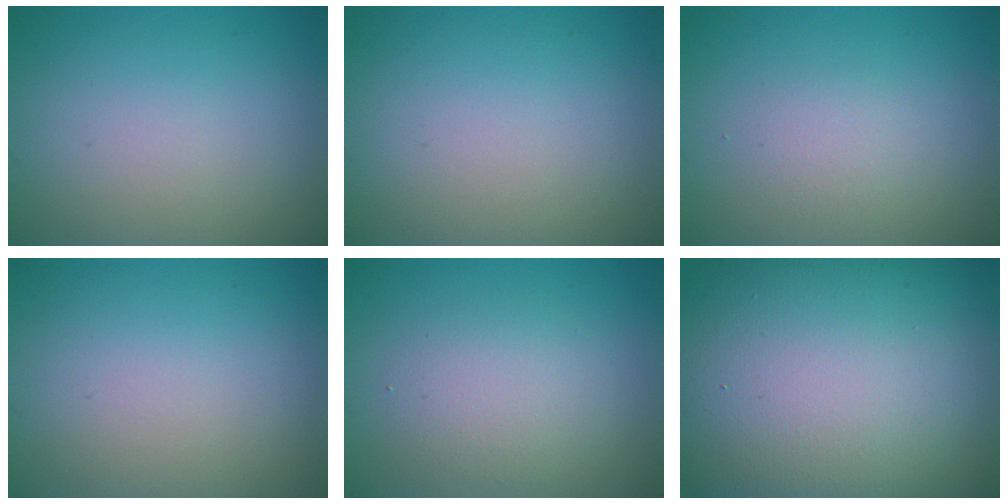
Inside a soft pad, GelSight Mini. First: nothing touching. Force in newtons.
{"total": 0.0}
{"total": 1.3, "press": 1.3, "slide": 0.1}
{"total": 0.0}
{"total": 2.9, "press": 2.9, "slide": 0.3}
{"total": 21.2, "press": 21.2, "slide": 1.7}